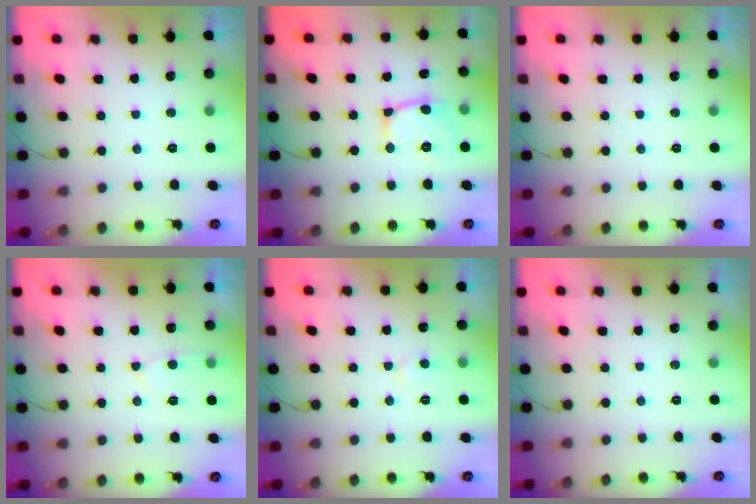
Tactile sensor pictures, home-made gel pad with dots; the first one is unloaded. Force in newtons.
{"total": 7.5, "press": 7.4, "slide": 0.9}
{"total": 0.0}
{"total": 5.4, "press": 5.3, "slide": 0.6}
{"total": 3.6, "press": 3.6, "slide": 0.4}
{"total": 0.0}